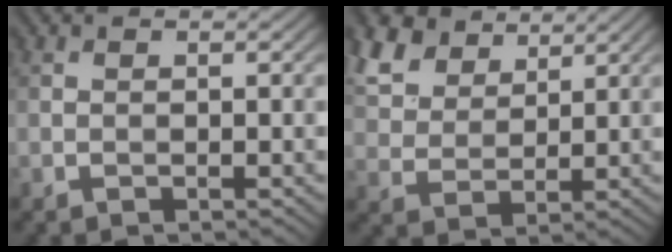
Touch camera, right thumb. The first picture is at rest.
{"total": 8.6, "force": [5.7, 4.7, 4.3], "torque": [-0.122, 0.017, 0.111]}